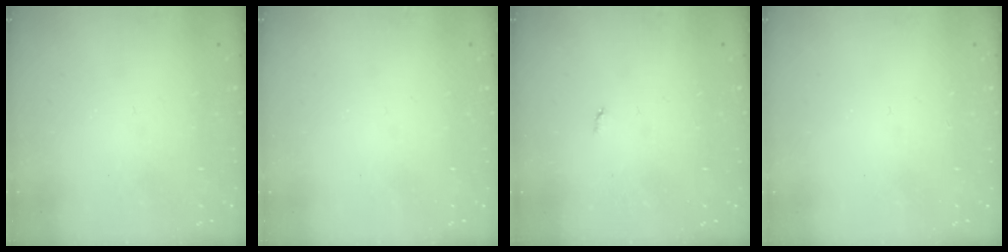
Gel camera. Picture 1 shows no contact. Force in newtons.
{"total": 0.0}
{"total": 2.1, "press": 2.1, "slide": 0.4}
{"total": 0.0}